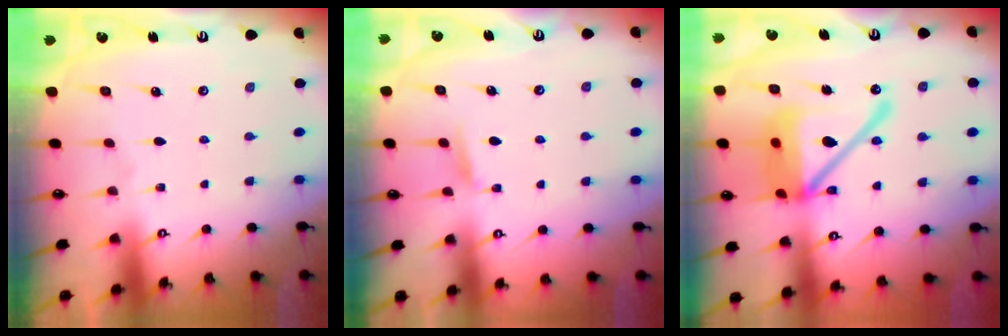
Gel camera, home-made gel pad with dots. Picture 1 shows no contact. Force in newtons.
{"total": 4.4, "press": 4.4, "slide": 0.7}
{"total": 20.2, "press": 20.0, "slide": 2.8}